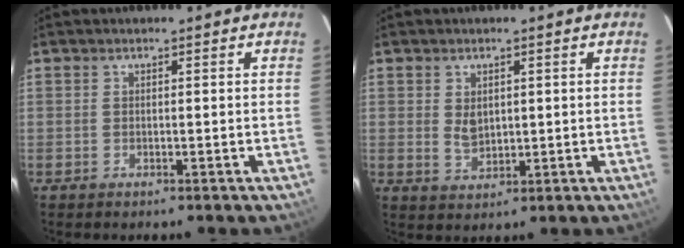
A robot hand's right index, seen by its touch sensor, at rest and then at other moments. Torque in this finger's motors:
{"motor_torque": [0.48, 0.24, 0.29, 0.03]}